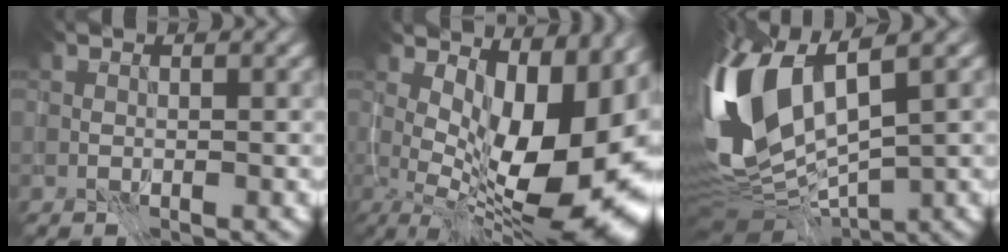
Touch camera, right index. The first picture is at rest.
{"total": 16.6, "force": [2.5, 6.5, 15.1], "torque": [-0.161, 0.014, 0.059]}
{"total": 13.0, "force": [2.0, 6.3, 11.1], "torque": [-0.262, 0.002, 0.043]}